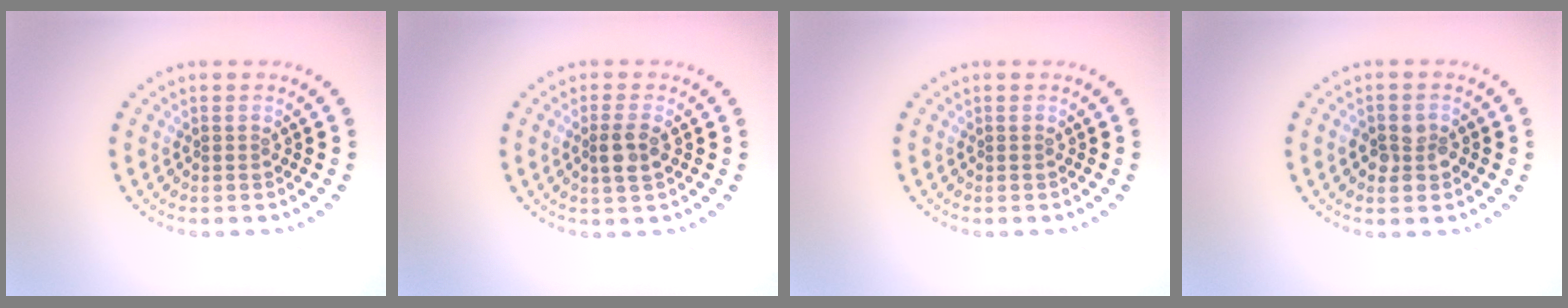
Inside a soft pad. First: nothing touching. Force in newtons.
{"total": 2.0, "press": 1.8, "slide": 0.9}
{"total": 0.0}
{"total": 2.0, "press": 1.9, "slide": 0.4}